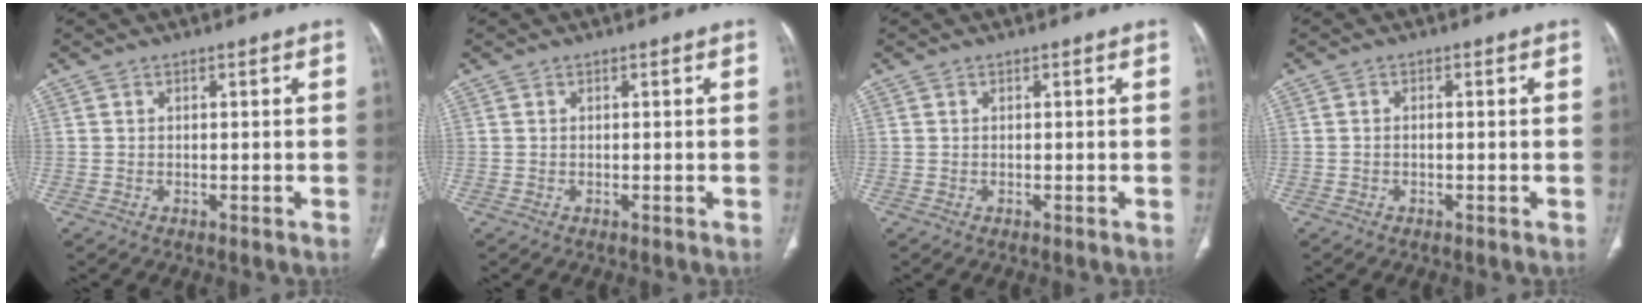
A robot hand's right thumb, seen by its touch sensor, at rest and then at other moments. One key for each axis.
{"total": 0.0}
{"total": 0.0}
{"total": 0.6, "fx": -0.2, "fy": 0.3, "fz": 0.5, "tx": -0.011, "ty": 0.002, "tz": -0.005}